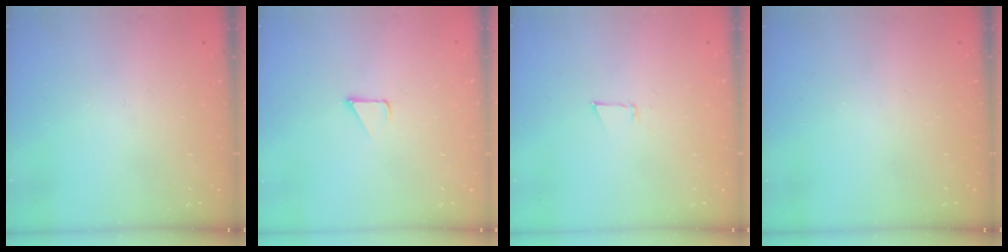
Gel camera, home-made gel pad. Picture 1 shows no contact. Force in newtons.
{"total": 1.6, "press": 1.6, "slide": 0.1}
{"total": 3.4, "press": 3.4, "slide": 0.6}
{"total": 0.0}